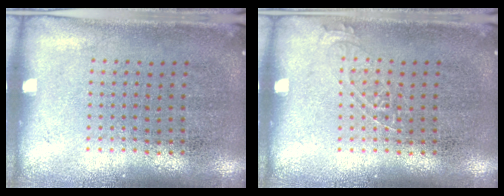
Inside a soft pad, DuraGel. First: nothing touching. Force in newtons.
{"total": 1.0, "press": 1.0, "slide": 0.1}